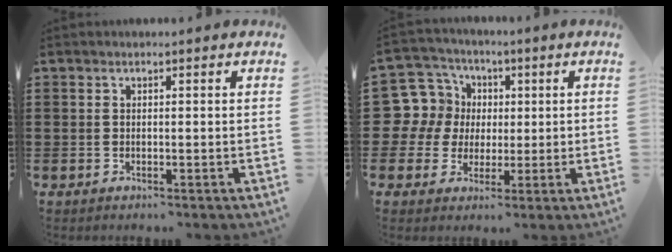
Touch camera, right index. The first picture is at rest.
{"total": 10.2, "force": [1.2, 9.9, 2.3], "torque": [-0.102, 0.000, 0.026]}